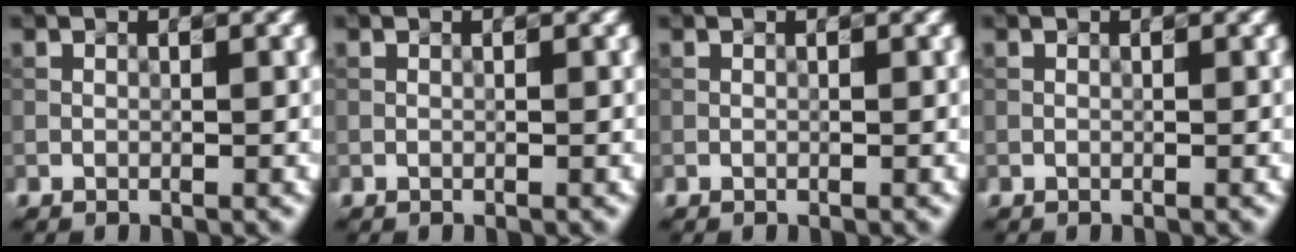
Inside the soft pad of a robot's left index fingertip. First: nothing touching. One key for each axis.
{"total": 0.0}
{"total": 0.0}
{"total": 0.0}